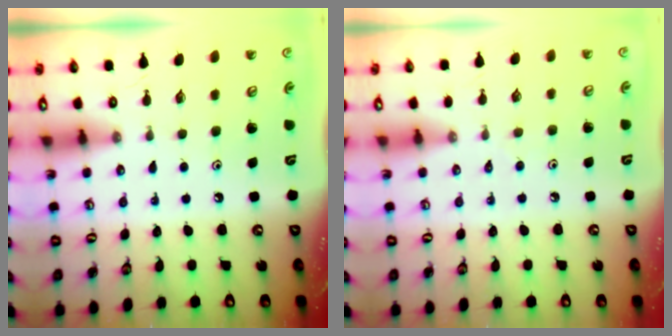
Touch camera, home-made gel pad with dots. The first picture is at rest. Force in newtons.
{"total": 3.0, "press": 3.0, "slide": 0.7}